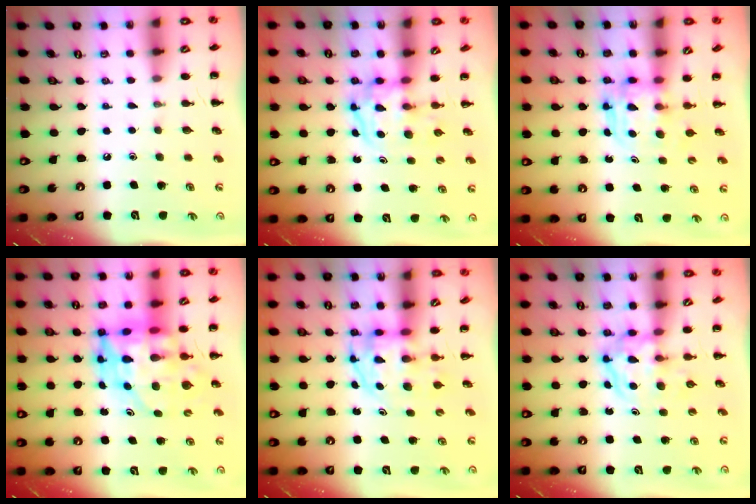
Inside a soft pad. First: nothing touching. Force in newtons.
{"total": 3.6, "press": 3.5, "slide": 0.5}
{"total": 3.8, "press": 3.8, "slide": 0.3}
{"total": 12.5, "press": 12.0, "slide": 3.4}
{"total": 3.5, "press": 3.4, "slide": 0.5}
{"total": 3.7, "press": 3.7, "slide": 0.4}